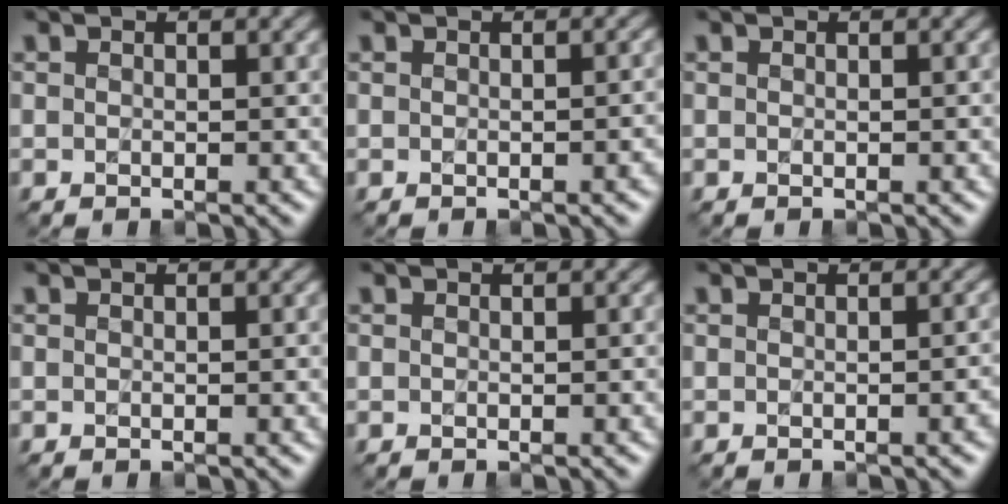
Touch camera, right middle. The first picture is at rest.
{"total": 2.4, "force": [-0.3, 1.1, 2.1], "torque": [0.001, 0.006, 0.001]}
{"total": 1.0, "force": [0.0, 0.4, 1.0], "torque": [-0.004, 0.003, 0.002]}
{"total": 1.4, "force": [0.0, 0.5, 1.3], "torque": [-0.006, 0.003, 0.003]}
{"total": 0.6, "force": [0.0, 0.3, 0.6], "torque": [-0.001, 0.001, 0.000]}
{"total": 3.1, "force": [-0.4, 1.4, 2.8], "torque": [-0.012, 0.004, 0.000]}